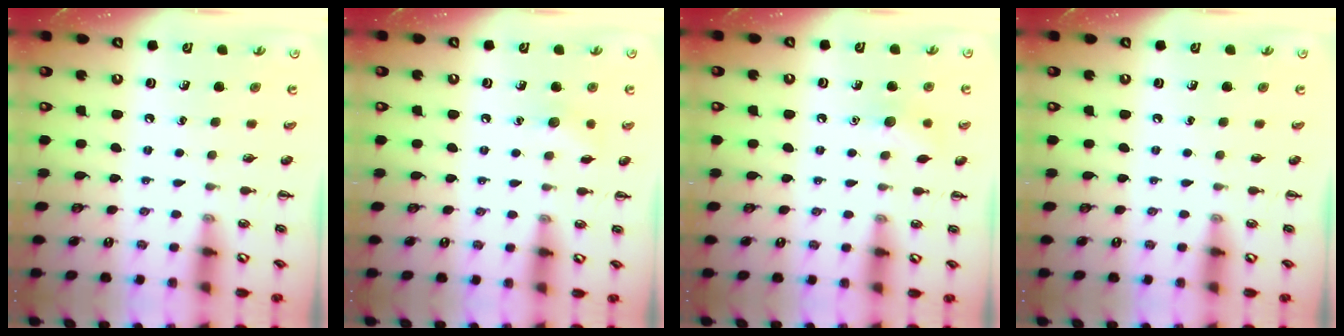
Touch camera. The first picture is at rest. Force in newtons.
{"total": 6.5, "press": 6.4, "slide": 1.4}
{"total": 8.4, "press": 8.1, "slide": 1.8}
{"total": 0.0}